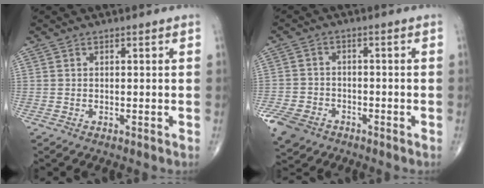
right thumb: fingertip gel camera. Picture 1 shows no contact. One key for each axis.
{"total": 8.0, "fx": -4.6, "fy": 5.7, "fz": 3.2, "tx": -0.071, "ty": 0.014, "tz": -0.080}